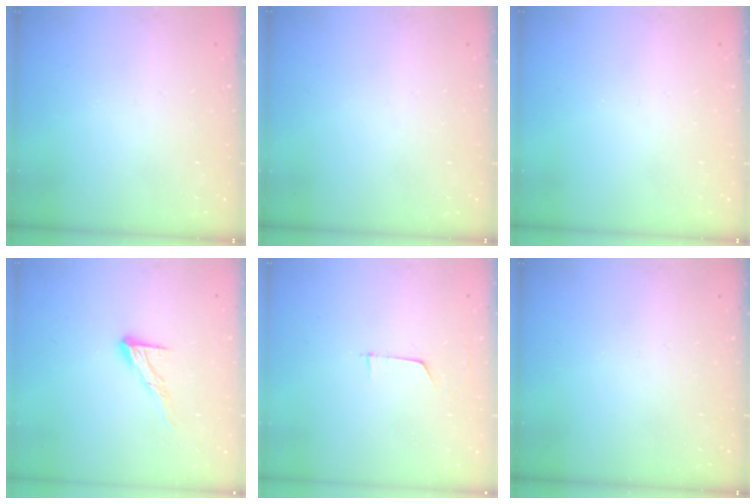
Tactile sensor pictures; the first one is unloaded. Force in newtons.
{"total": 0.0}
{"total": 0.0}
{"total": 8.7, "press": 8.7, "slide": 0.7}
{"total": 3.2, "press": 3.2, "slide": 0.3}
{"total": 0.0}